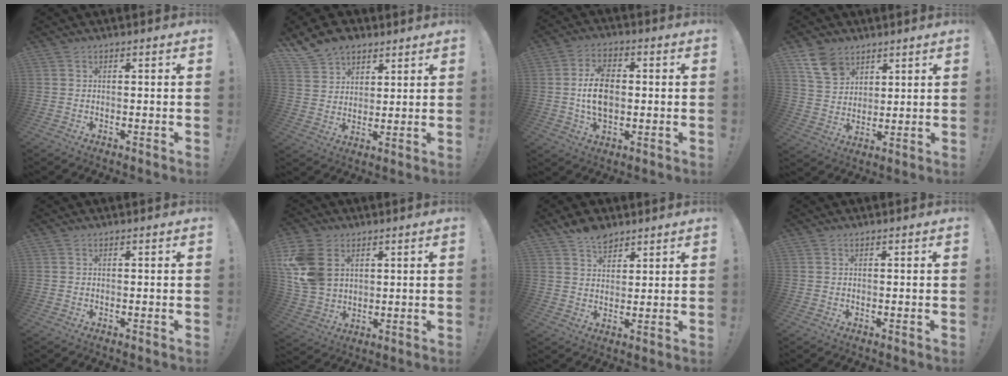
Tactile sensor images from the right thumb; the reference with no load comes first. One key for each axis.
{"total": 9.9, "fx": 7.4, "fy": 6.2, "fz": 2.3, "tx": -0.051, "ty": -0.048, "tz": 0.149}
{"total": 11.2, "fx": -0.1, "fy": 7.4, "fz": 8.3, "tx": -0.147, "ty": 0.003, "tz": -0.002}
{"total": 10.4, "fx": 6.7, "fy": 6.9, "fz": 4.0, "tx": -0.070, "ty": -0.034, "tz": 0.133}
{"total": 0.0}
{"total": 14.7, "fx": 4.6, "fy": 10.8, "fz": 8.9, "tx": -0.183, "ty": -0.012, "tz": 0.094}
{"total": 7.0, "fx": 5.4, "fy": 3.8, "fz": 2.2, "tx": -0.029, "ty": -0.028, "tz": 0.101}
{"total": 0.0}